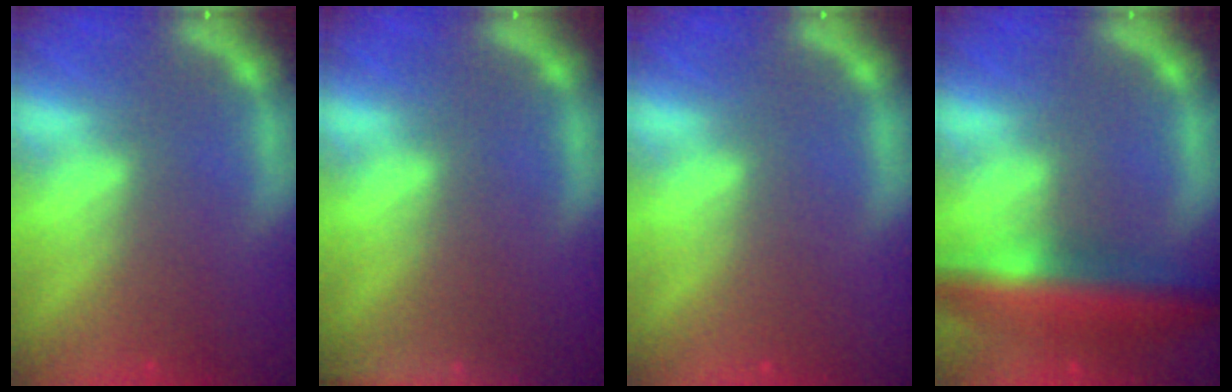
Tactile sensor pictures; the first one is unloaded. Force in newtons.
{"total": 7.0}
{"total": 0.0}
{"total": 7.9}